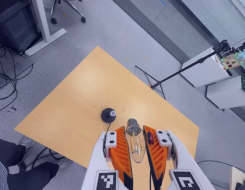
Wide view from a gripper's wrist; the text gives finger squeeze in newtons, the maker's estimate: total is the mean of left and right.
{"total": 20.6, "left": 22.9, "right": 18.4}